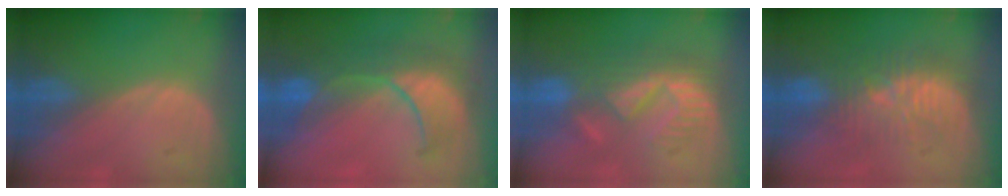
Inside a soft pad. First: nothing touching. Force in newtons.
{"total": 9.0, "press": 8.8, "slide": 2.0}
{"total": 9.0, "press": 8.4, "slide": 3.2}
{"total": 9.1, "press": 8.6, "slide": 2.8}